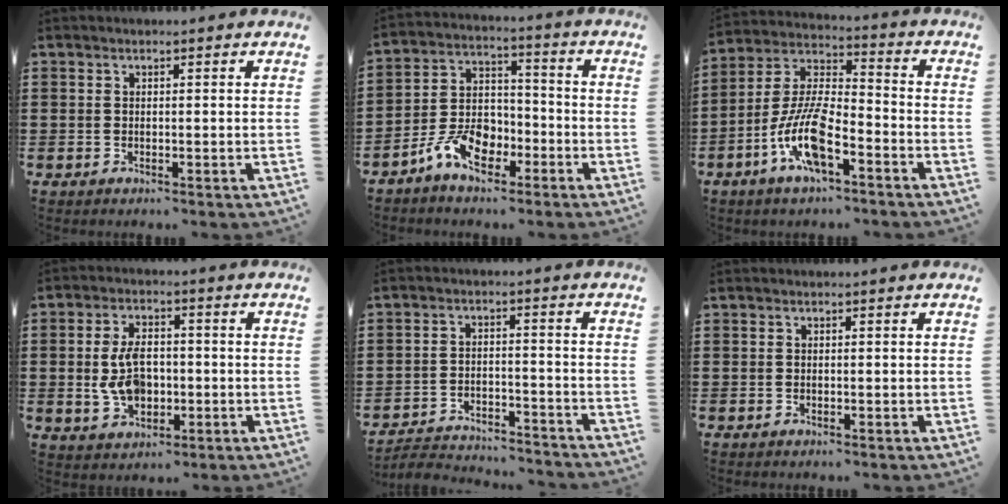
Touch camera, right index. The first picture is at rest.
{"total": 8.0, "force": [-4.5, 5.2, 4.2], "torque": [-0.104, 0.016, -0.089]}
{"total": 11.1, "force": [-5.4, 3.8, 9.0], "torque": [-0.206, -0.005, -0.103]}
{"total": 7.3, "force": [-0.5, 4.3, 5.9], "torque": [-0.130, 0.003, -0.013]}
{"total": 3.9, "force": [-3.8, 0.4, 0.3], "torque": [-0.019, 0.002, -0.085]}
{"total": 0.0}